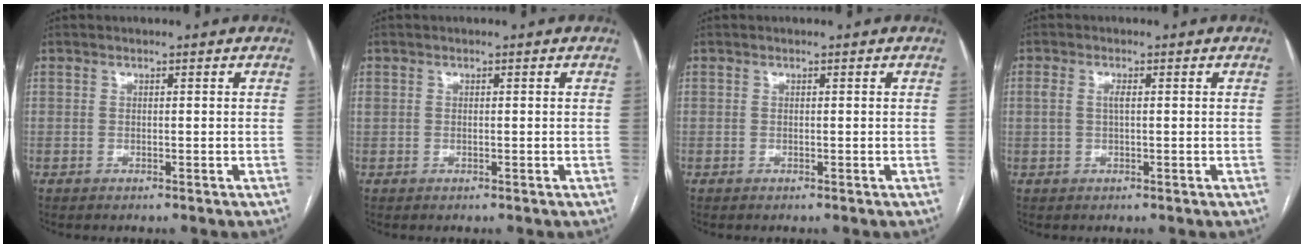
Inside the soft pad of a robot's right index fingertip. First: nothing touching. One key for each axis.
{"total": 0.6, "fx": 0.0, "fy": 0.4, "fz": 0.5, "tx": -0.020, "ty": 0.007, "tz": 0.005}
{"total": 0.0}
{"total": 1.7, "fx": 0.3, "fy": 0.6, "fz": 1.6, "tx": -0.038, "ty": 0.010, "tz": 0.008}